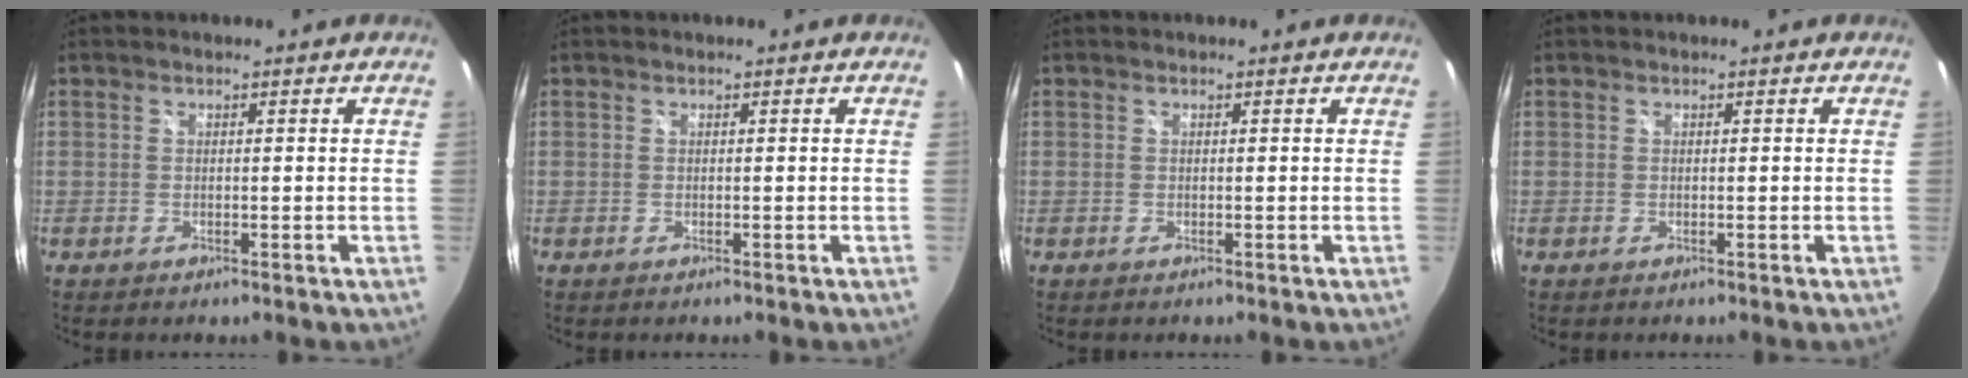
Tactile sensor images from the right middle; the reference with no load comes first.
{"total": 0.0}
{"total": 0.0}
{"total": 0.0}